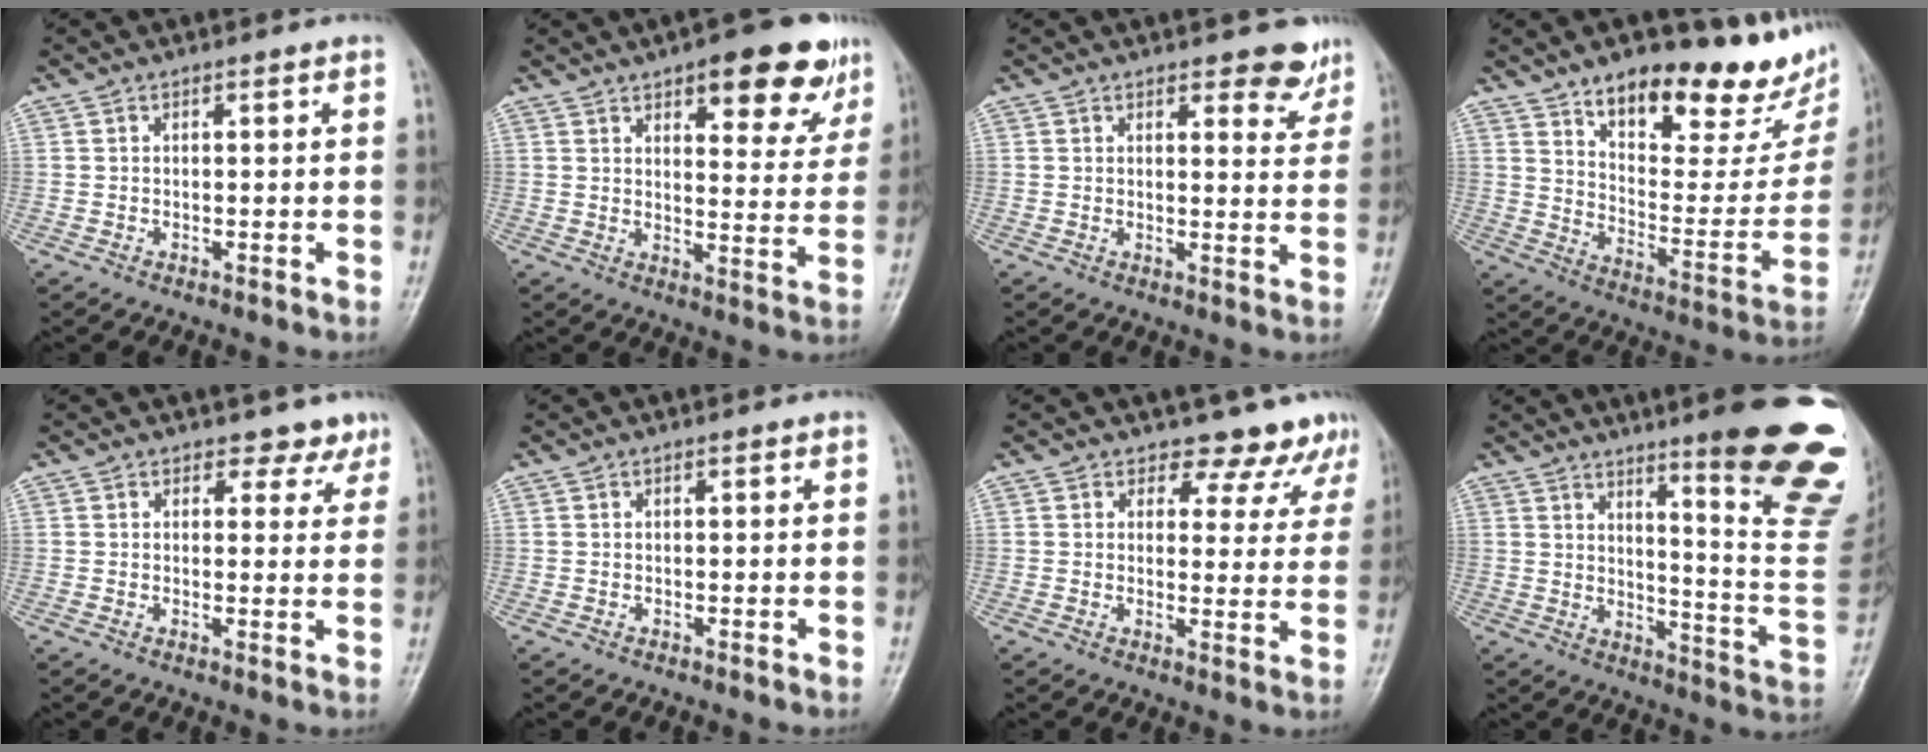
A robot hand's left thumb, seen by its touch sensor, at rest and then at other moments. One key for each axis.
{"total": 14.5, "fx": 8.7, "fy": 5.5, "fz": 10.2, "tx": -0.082, "ty": -0.036, "tz": 0.114}
{"total": 5.2, "fx": 3.8, "fy": 2.2, "fz": 2.7, "tx": -0.005, "ty": -0.025, "tz": 0.045}
{"total": 25.5, "fx": 17.2, "fy": 9.8, "fz": 16.0, "tx": -0.177, "ty": -0.087, "tz": 0.256}
{"total": 3.7, "fx": 3.0, "fy": 2.2, "fz": 0.0, "tx": 0.026, "ty": -0.021, "tz": 0.021}
{"total": 0.0}
{"total": 8.4, "fx": 7.3, "fy": 4.1, "fz": 0.6, "tx": 0.040, "ty": -0.042, "tz": 0.065}
{"total": 23.9, "fx": 13.8, "fy": 3.6, "fz": 19.1, "tx": -0.201, "ty": -0.082, "tz": 0.186}